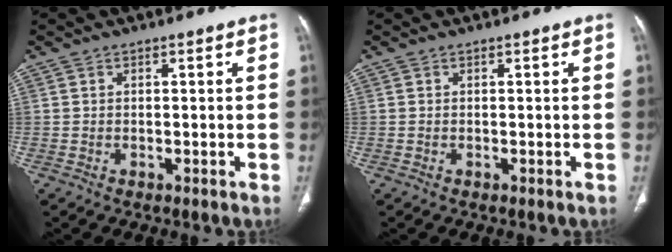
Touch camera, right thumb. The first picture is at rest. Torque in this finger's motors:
{"motor_torque": [-0.15, 0.03, 0.32, 0.19, -0.01]}